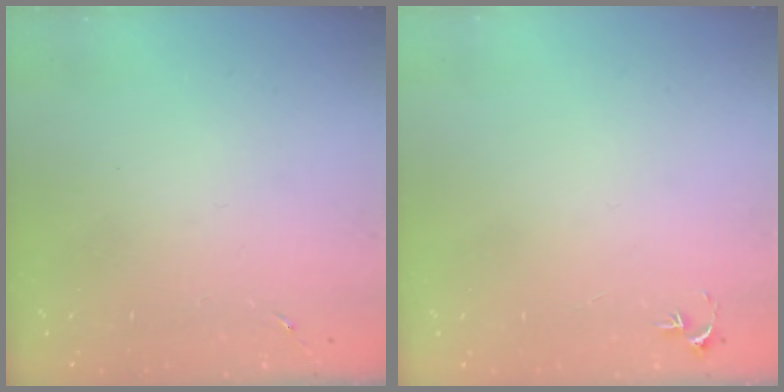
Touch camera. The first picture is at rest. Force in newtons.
{"total": 2.7, "press": 2.7, "slide": 0.3}